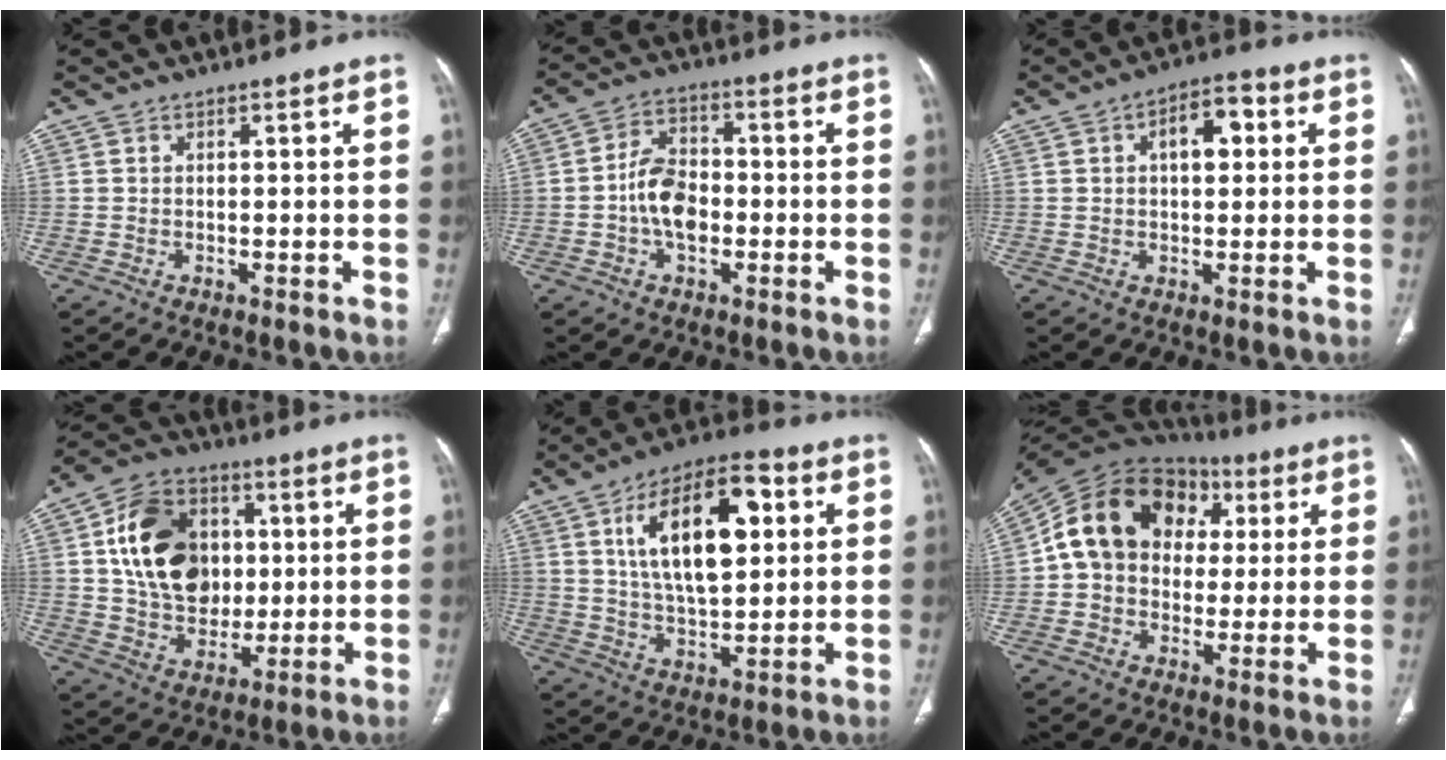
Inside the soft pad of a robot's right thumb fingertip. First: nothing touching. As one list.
[{"total": 8.4, "force": [-1.6, 5.5, 6.2], "torque": [-0.098, 0.019, -0.039]}, {"total": 7.3, "force": [1.8, 4.0, 5.8], "torque": [-0.069, 0.013, 0.019]}, {"total": 18.2, "force": [3.3, 13.7, 11.5], "torque": [-0.165, 0.001, 0.059]}, {"total": 18.6, "force": [5.3, 8.6, 15.5], "torque": [-0.237, 0.000, 0.086]}, {"total": 19.0, "force": [3.7, 14.8, 11.3], "torque": [-0.172, 0.039, 0.055]}]